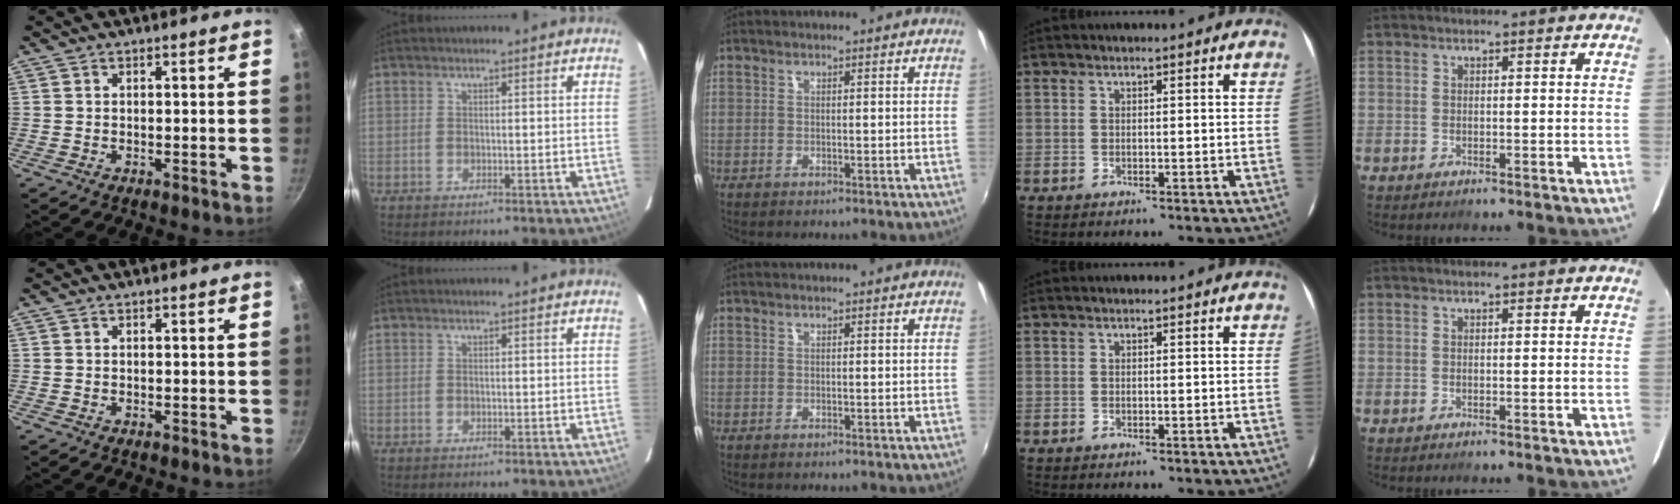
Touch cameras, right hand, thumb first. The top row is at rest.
{}